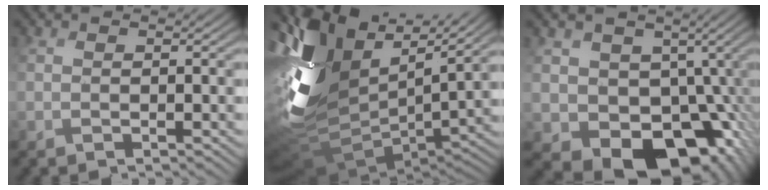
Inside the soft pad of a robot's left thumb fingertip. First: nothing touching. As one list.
[{"total": 11.0, "force": [2.9, 7.0, 7.9], "torque": [-0.221, -0.012, 0.066]}, {"total": 10.7, "force": [-2.9, 9.3, 4.5], "torque": [-0.056, -0.030, -0.033]}]